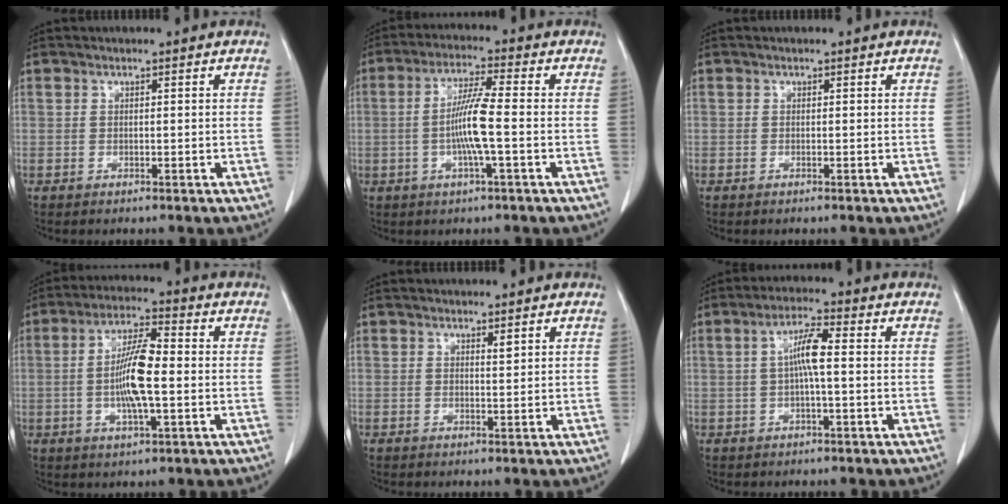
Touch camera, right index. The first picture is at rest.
{"total": 7.6, "force": [-1.1, 0.0, 7.5], "torque": [-0.146, 0.001, -0.022]}
{"total": 0.0}
{"total": 9.4, "force": [-0.7, 1.7, 9.2], "torque": [-0.174, 0.004, -0.016]}
{"total": 0.8, "force": [0.6, 0.1, 0.5], "torque": [-0.009, -0.003, 0.012]}
{"total": 5.0, "force": [0.2, 0.4, 5.0], "torque": [-0.096, 0.010, 0.002]}